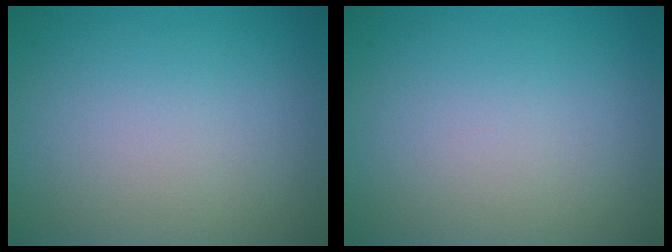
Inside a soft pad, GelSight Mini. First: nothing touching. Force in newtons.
{"total": 0.0}